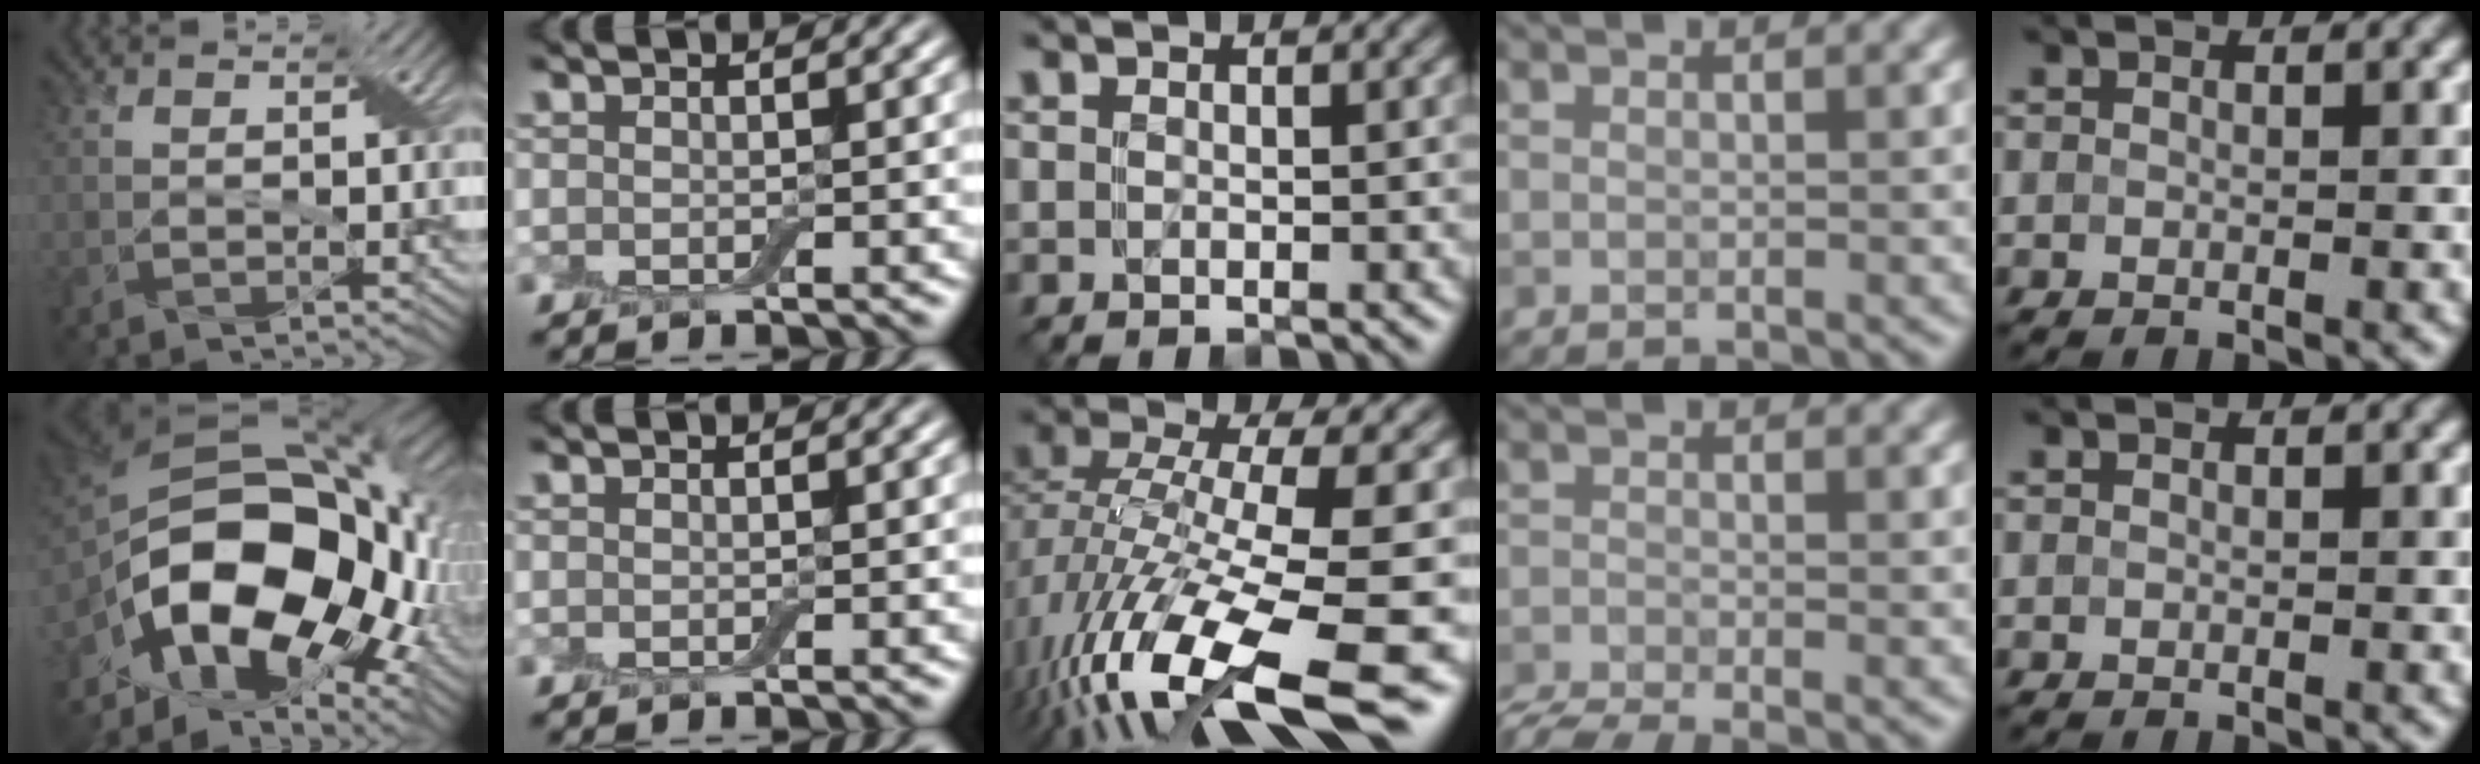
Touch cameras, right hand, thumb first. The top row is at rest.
{"thumb": {"total": 19.7, "force": [-4.6, 11.9, 14.9], "torque": [-0.312, -0.023, -0.073]}, "middle": {"total": 12.7, "force": [-6.2, 3.2, 10.6], "torque": [-0.210, -0.006, -0.090]}, "ring": {"total": 4.0, "force": [-3.6, 0.8, 1.6], "torque": [-0.018, -0.009, -0.054]}}